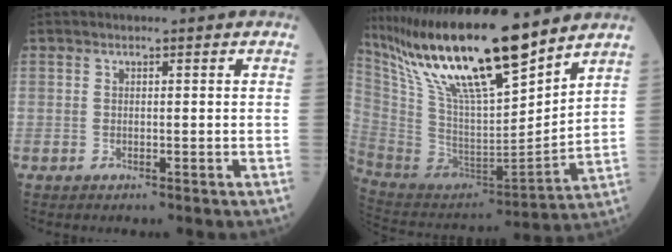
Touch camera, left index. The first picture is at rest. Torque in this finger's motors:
{"motor_torque": [0.56, -0.54, 0.71, 0.15]}